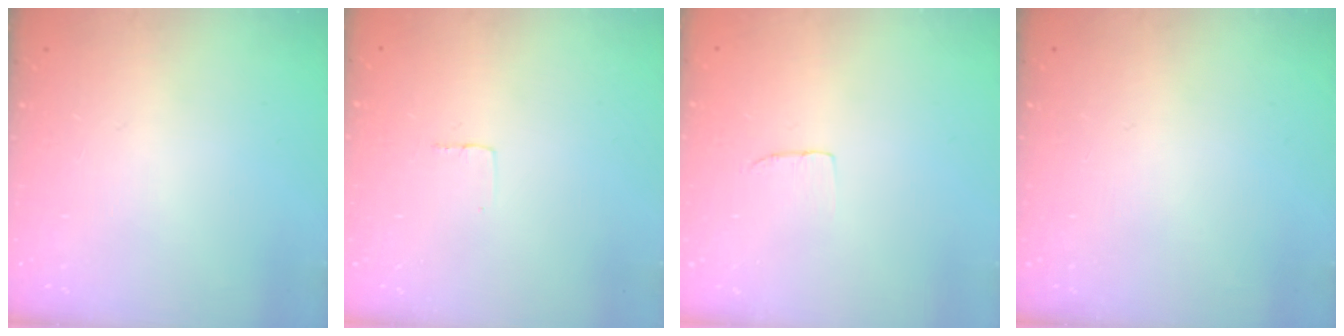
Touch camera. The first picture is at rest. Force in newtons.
{"total": 2.4, "press": 2.4, "slide": 0.1}
{"total": 2.7, "press": 2.7, "slide": 0.2}
{"total": 0.0}